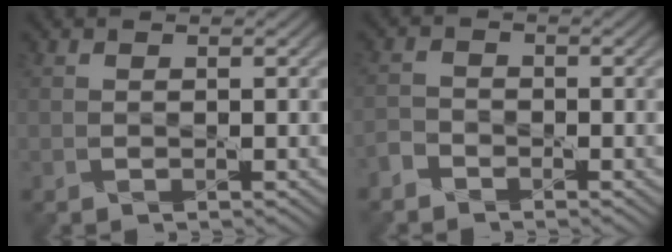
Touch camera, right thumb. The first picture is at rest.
{"total": 2.2, "force": [-2.0, 0.9, 0.2], "torque": [-0.009, 0.001, -0.052]}